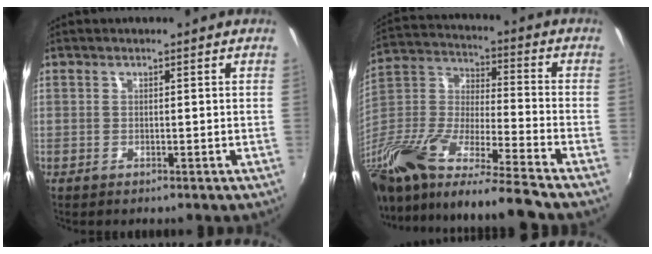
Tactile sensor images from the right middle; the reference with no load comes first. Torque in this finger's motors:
{"motor_torque": [1.07, -1.07, 0.56, 0.21]}